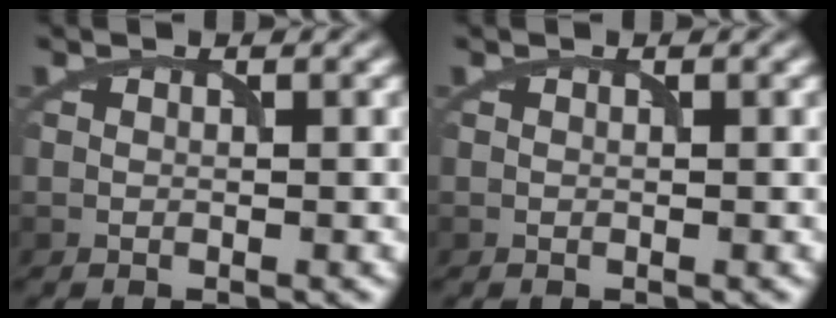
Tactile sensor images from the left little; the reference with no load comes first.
{"total": 0.0}